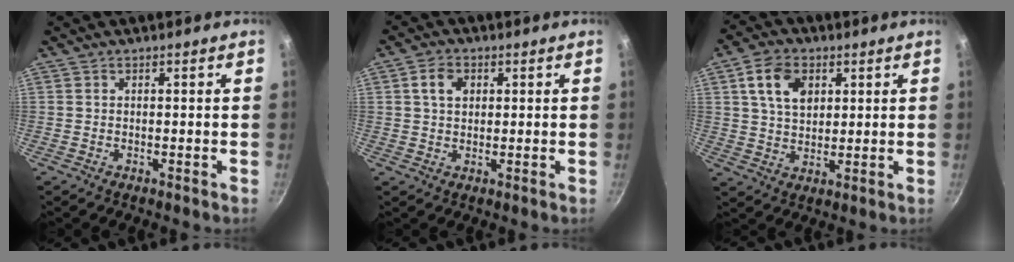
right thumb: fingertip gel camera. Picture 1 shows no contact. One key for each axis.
{"total": 4.4, "fx": 1.2, "fy": 3.3, "fz": 2.7, "tx": -0.034, "ty": 0.005, "tz": 0.018}
{"total": 8.9, "fx": 3.0, "fy": 6.1, "fz": 5.7, "tx": -0.084, "ty": -0.001, "tz": 0.052}